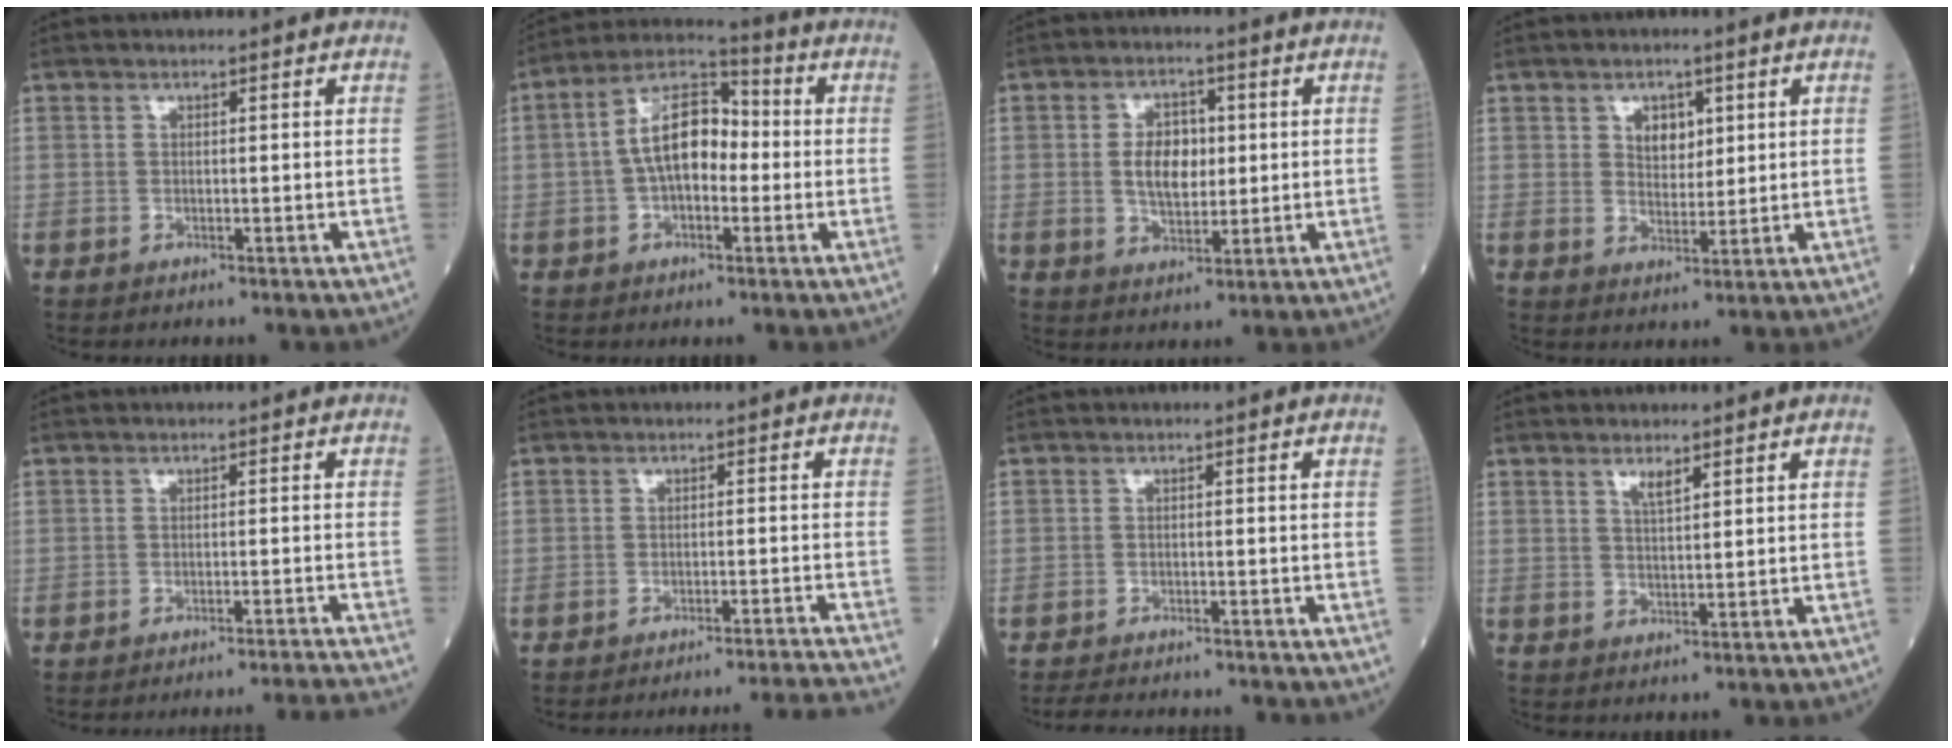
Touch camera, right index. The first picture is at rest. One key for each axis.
{"total": 10.2, "fx": -0.3, "fy": 5.0, "fz": 8.8, "tx": -0.172, "ty": 0.034, "tz": -0.011}
{"total": 6.5, "fx": 0.8, "fy": 3.8, "fz": 5.2, "tx": -0.096, "ty": 0.008, "tz": 0.018}
{"total": 4.4, "fx": 1.8, "fy": 3.1, "fz": 2.6, "tx": -0.037, "ty": 0.005, "tz": 0.032}
{"total": 9.7, "fx": -9.0, "fy": -3.3, "fz": 1.2, "tx": 0.009, "ty": -0.025, "tz": -0.111}
{"total": 12.0, "fx": -11.2, "fy": -3.8, "fz": 1.8, "tx": 0.004, "ty": -0.028, "tz": -0.142}
{"total": 7.2, "fx": -6.8, "fy": 1.2, "fz": 1.9, "tx": -0.031, "ty": -0.010, "tz": -0.097}
{"total": 2.1, "fx": 1.4, "fy": 0.3, "fz": 1.5, "tx": -0.030, "ty": -0.002, "tz": 0.027}